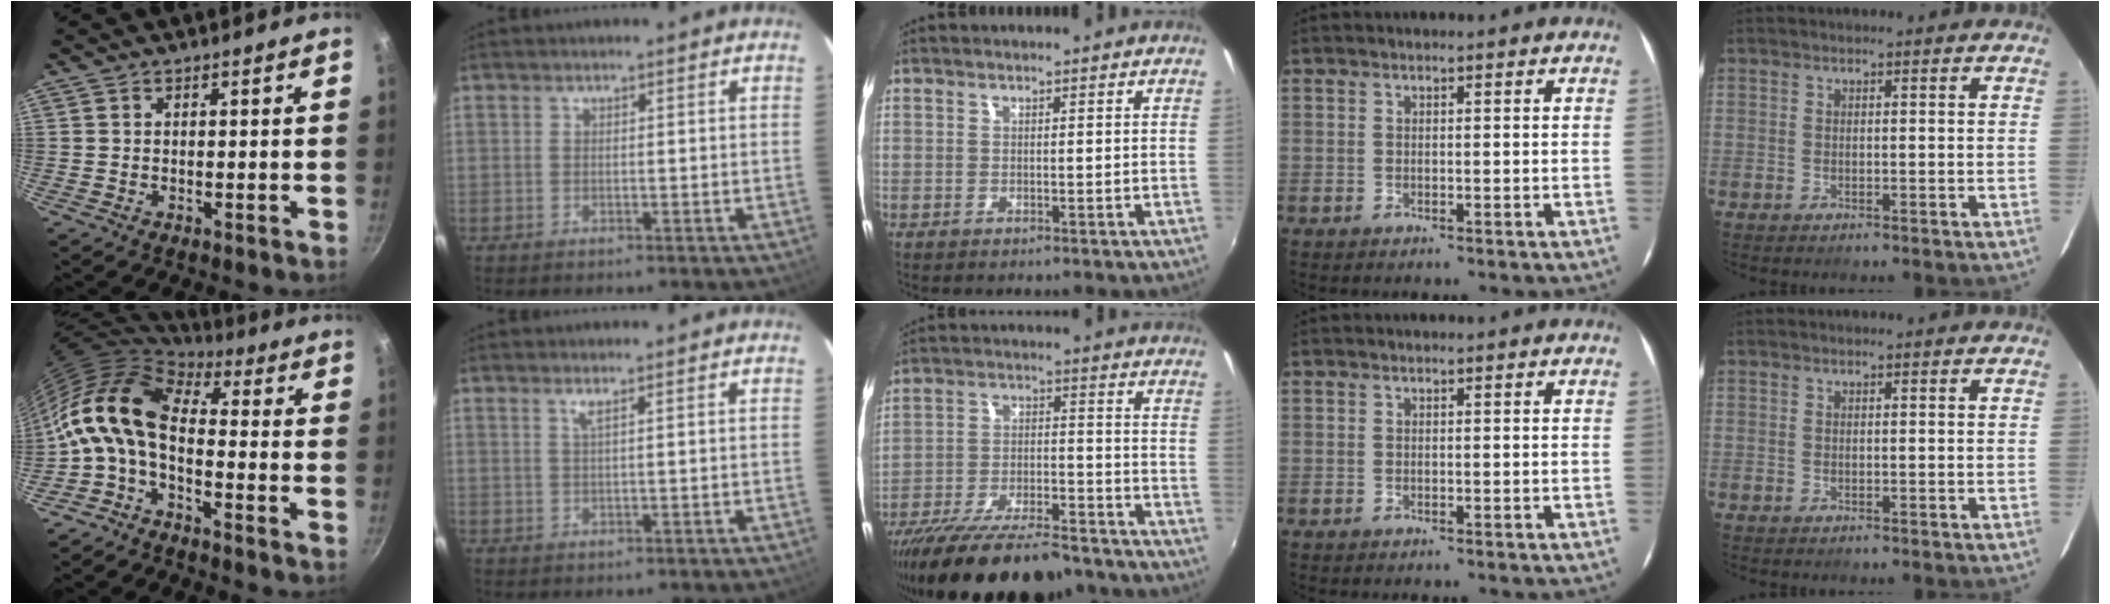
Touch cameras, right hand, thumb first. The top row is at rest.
{"thumb": {"total": 13.3, "force": [-1.8, 7.2, 11.1], "torque": [-0.214, 0.032, -0.052]}, "index": {"total": 1.1, "force": [0.5, -0.3, 0.9], "torque": [-0.018, 0.000, 0.009]}, "middle": {"total": 22.4, "force": [-18.5, 6.2, 11.0], "torque": [-0.202, -0.038, -0.277]}}